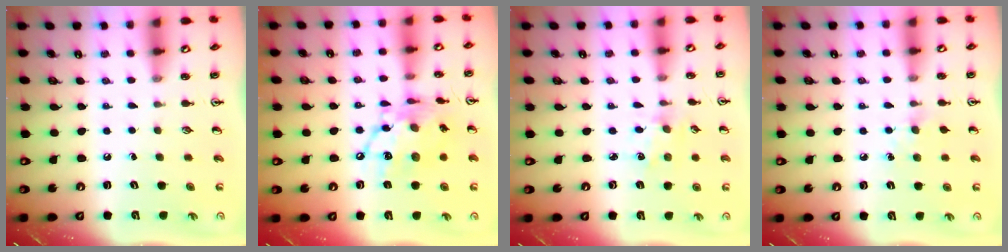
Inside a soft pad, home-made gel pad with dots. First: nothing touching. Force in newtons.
{"total": 16.0, "press": 15.9, "slide": 1.4}
{"total": 1.7, "press": 1.7, "slide": 0.3}
{"total": 5.5, "press": 5.5, "slide": 0.8}